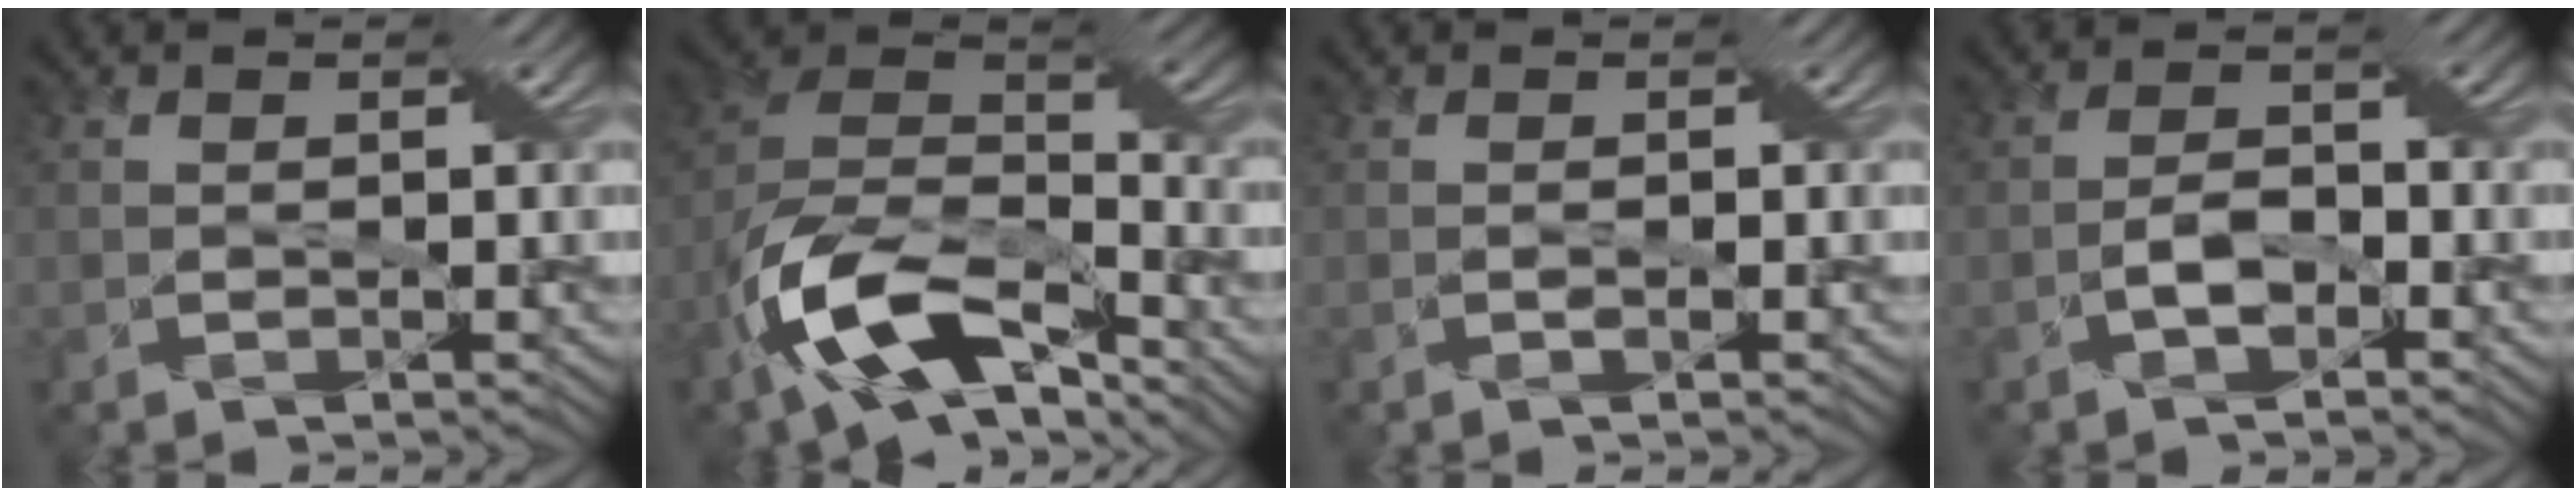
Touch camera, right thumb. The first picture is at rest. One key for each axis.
{"total": 14.4, "fx": -8.3, "fy": 6.3, "fz": 10.0, "tx": -0.233, "ty": -0.005, "tz": -0.161}
{"total": 1.0, "fx": -0.4, "fy": 0.0, "fz": 1.0, "tx": -0.024, "ty": -0.005, "tz": -0.006}
{"total": 3.0, "fx": -1.7, "fy": 1.1, "fz": 2.1, "tx": -0.046, "ty": 0.005, "tz": -0.034}